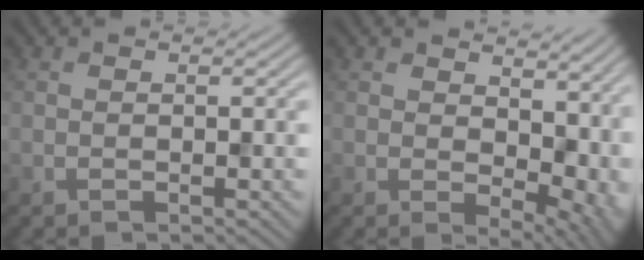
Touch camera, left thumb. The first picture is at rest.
{"total": 9.1, "force": [2.6, 5.7, 6.6], "torque": [-0.092, -0.021, 0.060]}